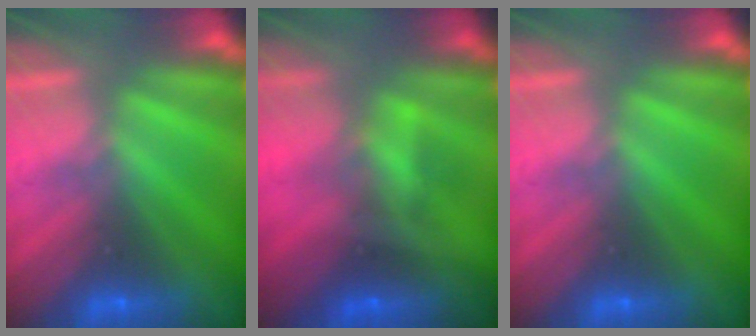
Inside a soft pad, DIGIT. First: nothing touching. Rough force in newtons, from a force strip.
{"total": 5.2}
{"total": 0.0}